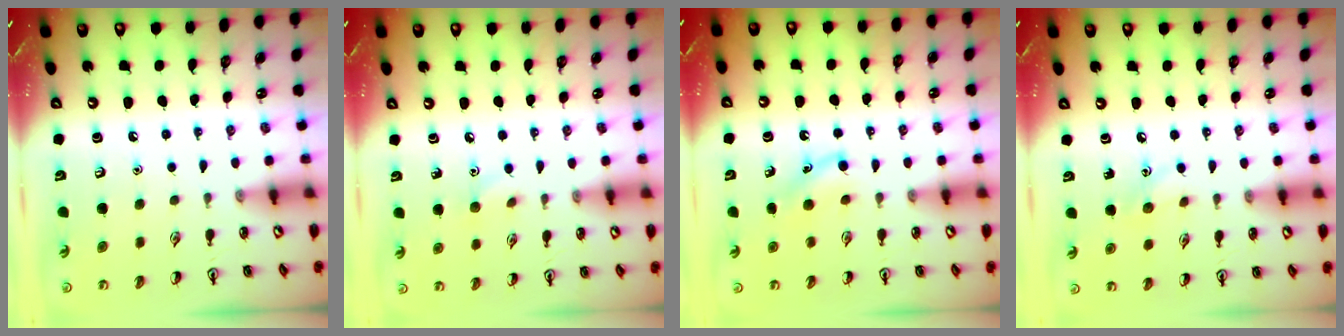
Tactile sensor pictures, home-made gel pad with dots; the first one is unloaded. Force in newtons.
{"total": 5.4, "press": 5.3, "slide": 1.1}
{"total": 5.9, "press": 5.6, "slide": 1.9}
{"total": 5.7, "press": 5.4, "slide": 1.9}